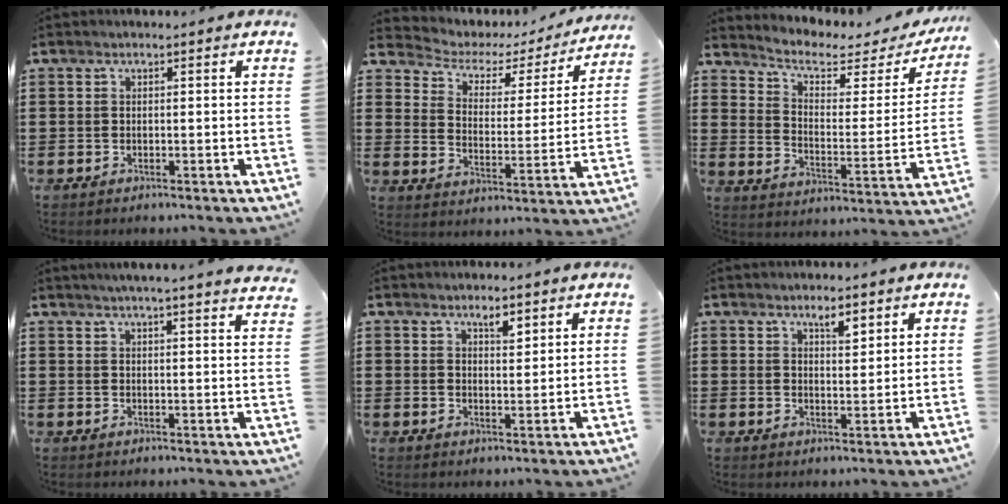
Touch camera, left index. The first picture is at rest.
{"total": 3.2, "force": [2.3, 1.9, 1.1], "torque": [-0.041, -0.018, 0.027]}
{"total": 4.5, "force": [3.2, 1.8, 2.6], "torque": [-0.061, -0.021, 0.045]}
{"total": 3.6, "force": [3.3, -1.0, 0.8], "torque": [-0.027, -0.016, 0.057]}
{"total": 3.0, "force": [2.2, 1.1, 1.7], "torque": [-0.021, -0.003, 0.036]}
{"total": 3.5, "force": [2.5, 1.1, 2.1], "torque": [-0.028, -0.001, 0.042]}